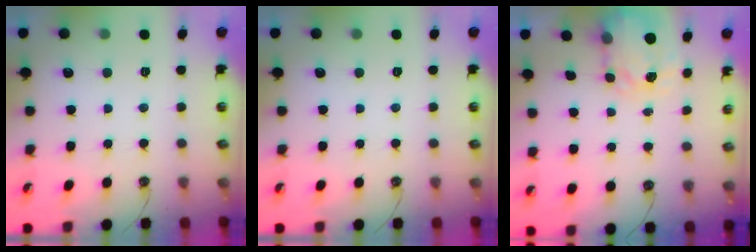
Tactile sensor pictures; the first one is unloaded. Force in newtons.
{"total": 0.0}
{"total": 3.8, "press": 3.8, "slide": 0.5}